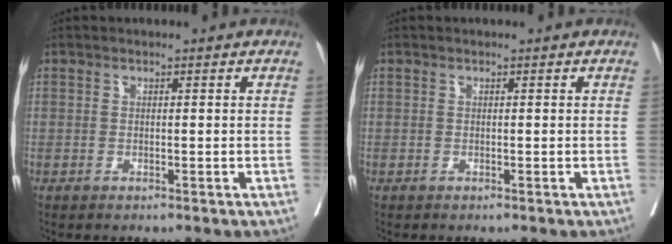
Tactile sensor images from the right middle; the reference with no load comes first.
{"total": 0.0}